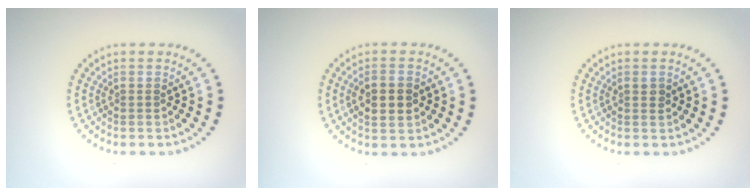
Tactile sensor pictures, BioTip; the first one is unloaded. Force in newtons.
{"total": 3.0, "press": 3.0, "slide": 0.3}
{"total": 0.9, "press": 0.8, "slide": 0.3}